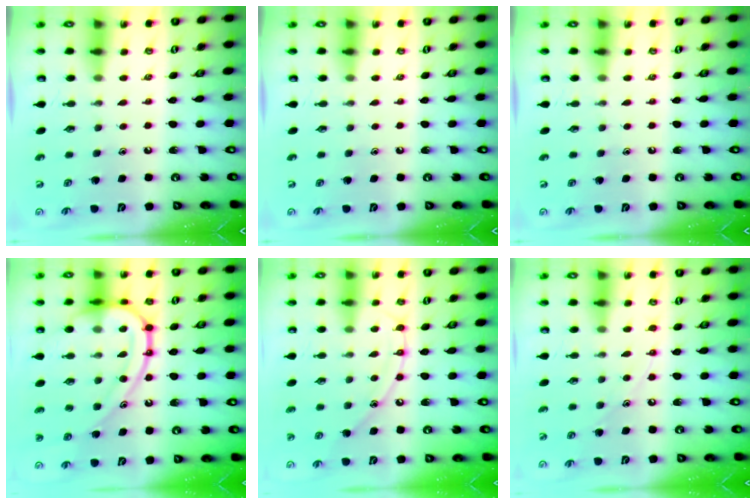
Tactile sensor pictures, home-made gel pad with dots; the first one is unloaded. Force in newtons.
{"total": 0.0}
{"total": 0.0}
{"total": 19.4, "press": 19.3, "slide": 1.9}
{"total": 10.9, "press": 10.8, "slide": 0.9}
{"total": 7.0, "press": 6.9, "slide": 0.7}